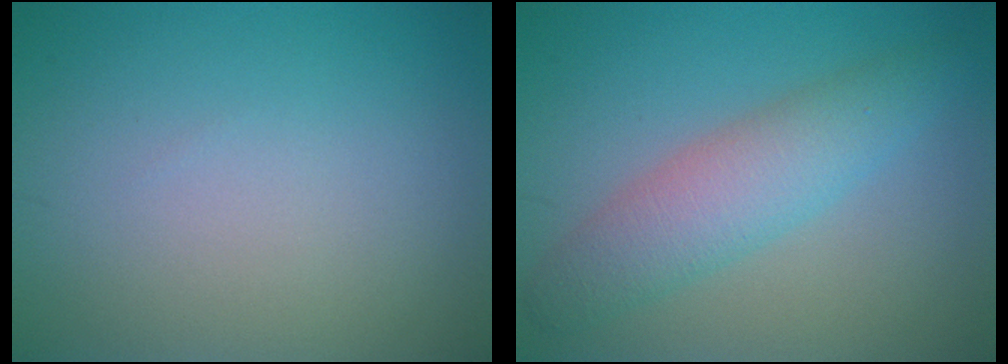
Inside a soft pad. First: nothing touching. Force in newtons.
{"total": 4.7, "press": 4.7, "slide": 0.2}